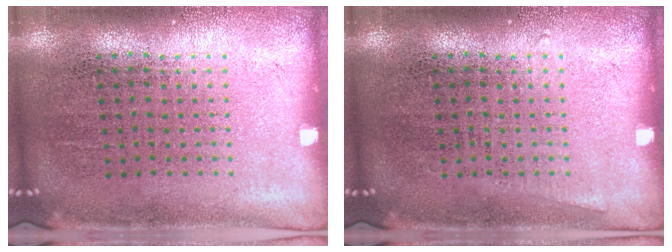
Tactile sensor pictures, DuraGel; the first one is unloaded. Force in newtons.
{"total": 0.7, "press": 0.7, "slide": 0.0}